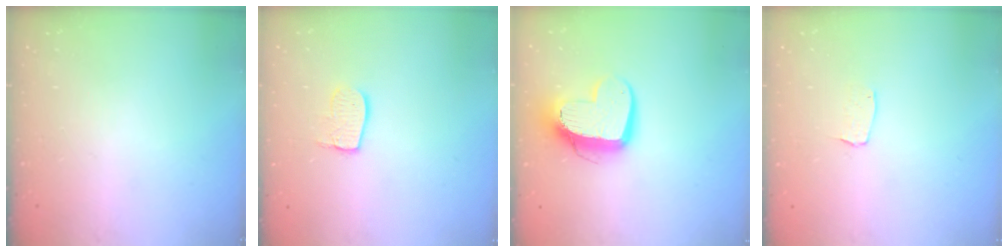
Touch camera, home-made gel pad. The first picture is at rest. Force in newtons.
{"total": 7.6, "press": 7.6, "slide": 0.2}
{"total": 13.3, "press": 13.2, "slide": 1.2}
{"total": 3.0, "press": 3.0, "slide": 0.2}